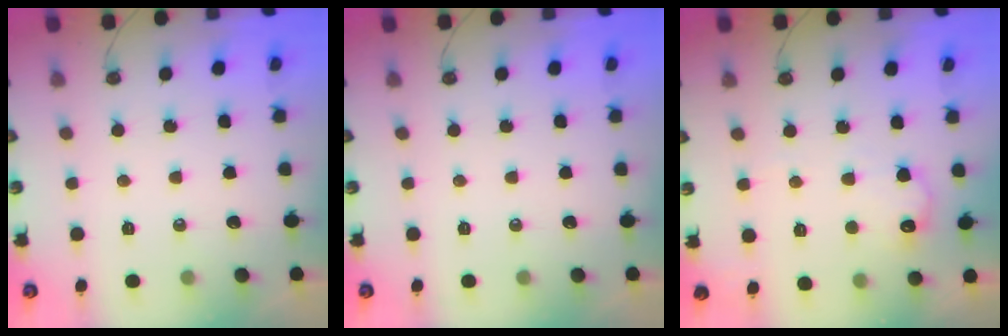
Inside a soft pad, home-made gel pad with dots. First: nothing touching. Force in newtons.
{"total": 0.0}
{"total": 8.2, "press": 8.2, "slide": 0.6}